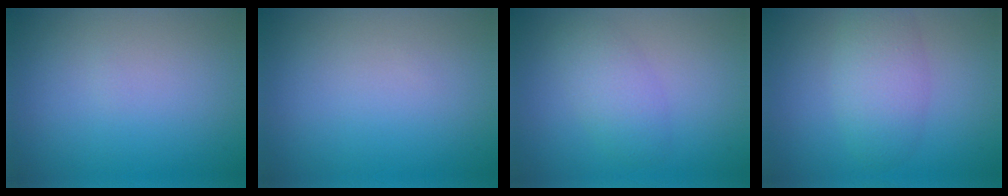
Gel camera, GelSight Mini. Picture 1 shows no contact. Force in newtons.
{"total": 0.0}
{"total": 2.7, "press": 2.7, "slide": 0.3}
{"total": 3.7, "press": 3.7, "slide": 0.2}